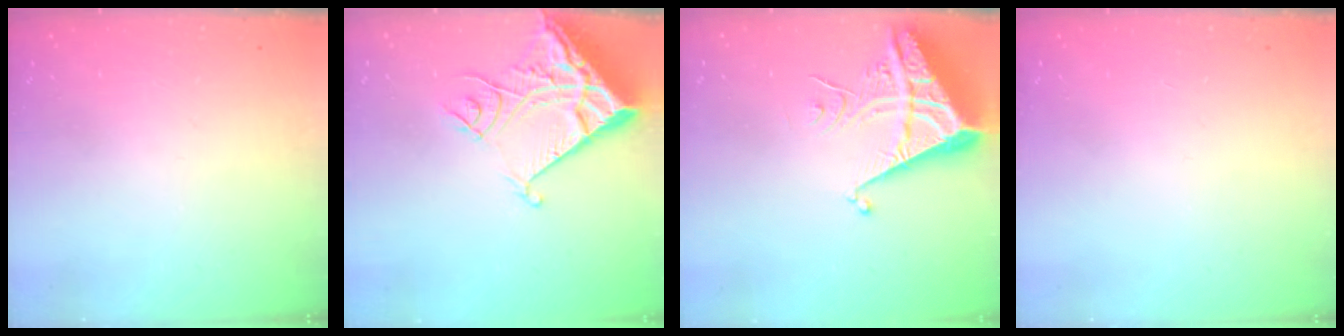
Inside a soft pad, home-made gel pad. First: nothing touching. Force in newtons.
{"total": 12.8, "press": 12.7, "slide": 1.7}
{"total": 8.3, "press": 8.2, "slide": 1.0}
{"total": 0.0}